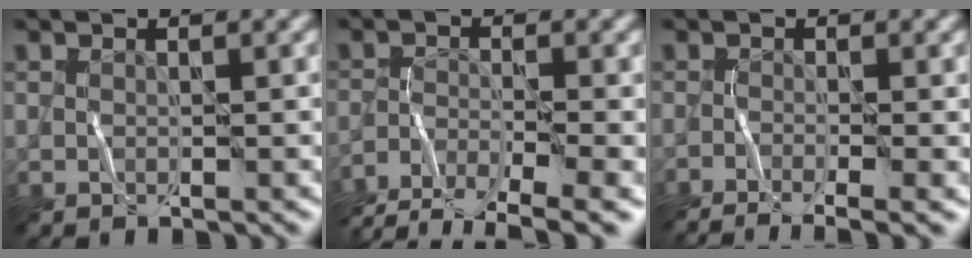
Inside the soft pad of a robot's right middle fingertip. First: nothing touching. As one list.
[{"total": 5.5, "force": [-4.6, 0.8, 3.0], "torque": [-0.061, -0.003, -0.076]}, {"total": 4.1, "force": [-2.6, 0.9, 3.1], "torque": [-0.034, 0.002, -0.032]}]